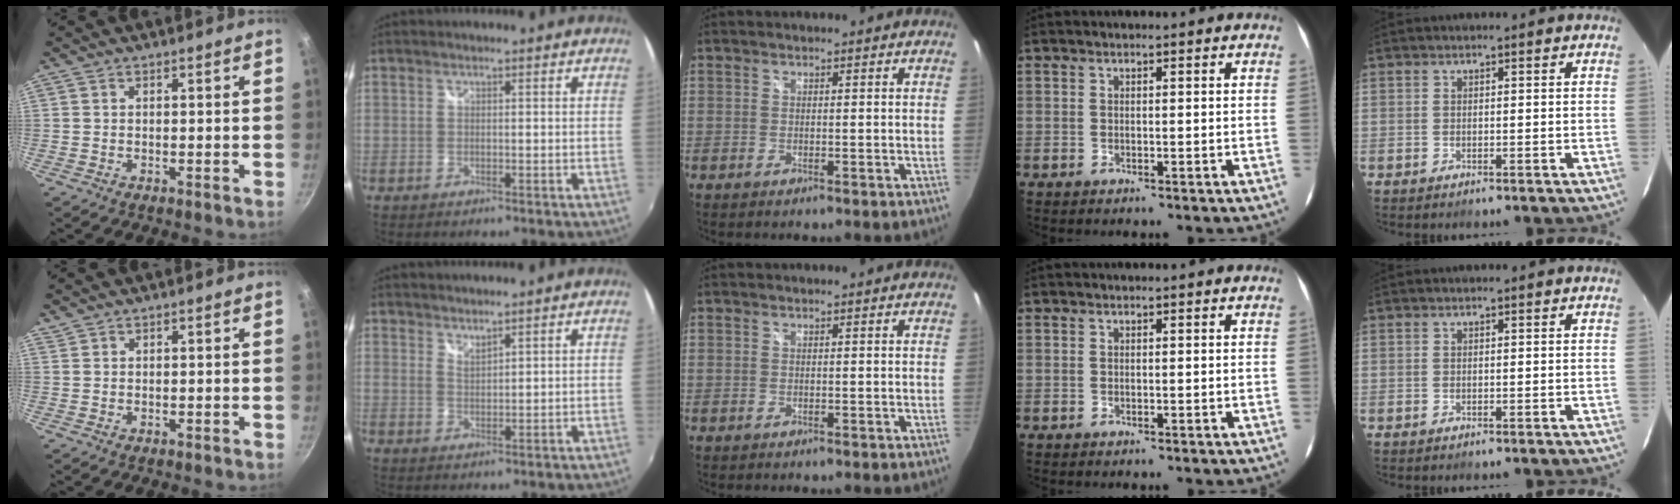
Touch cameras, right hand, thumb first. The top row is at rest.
{"thumb": {"total": 0.6, "force": [0.6, 0.2, 0.1], "torque": [0.000, 0.001, 0.014]}, "index": {"total": 1.9, "force": [1.8, 0.2, 0.5], "torque": [-0.007, 0.001, 0.032]}}